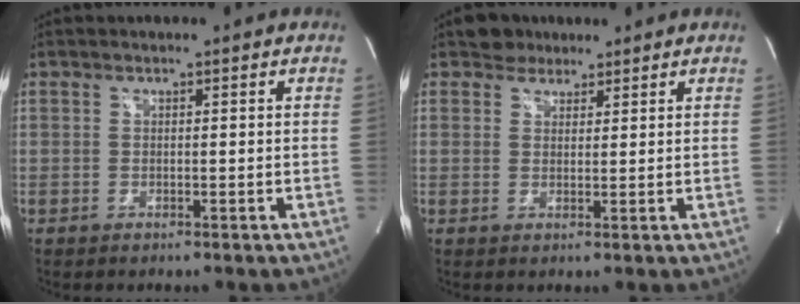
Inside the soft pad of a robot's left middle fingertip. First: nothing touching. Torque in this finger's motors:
{"motor_torque": [0.10, -0.07, -0.14, 0.01]}